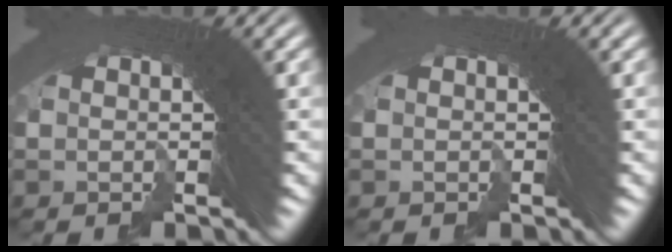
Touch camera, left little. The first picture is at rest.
{"total": 0.0}